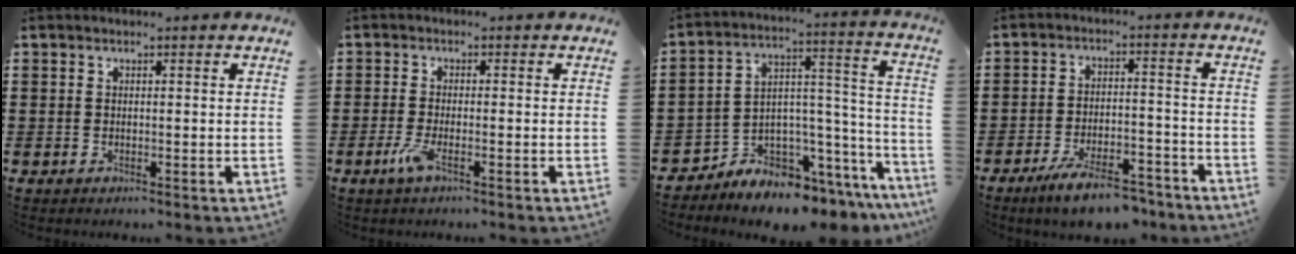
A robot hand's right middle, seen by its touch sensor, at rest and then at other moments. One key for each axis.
{"total": 3.0, "fx": -1.4, "fy": 0.6, "fz": 2.6, "tx": -0.072, "ty": -0.013, "tz": -0.031}
{"total": 5.5, "fx": -5.2, "fy": 1.8, "fz": -0.3, "tx": 0.001, "ty": -0.015, "tz": -0.099}
{"total": 7.9, "fx": -6.7, "fy": 1.4, "fz": 4.0, "tx": -0.076, "ty": 0.005, "tz": -0.125}